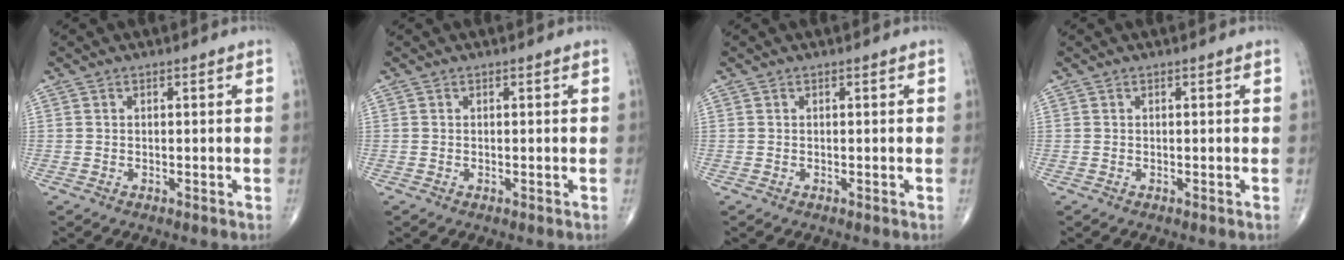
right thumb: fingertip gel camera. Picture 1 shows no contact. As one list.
[{"total": 0.0}, {"total": 0.0}, {"total": 0.0}]